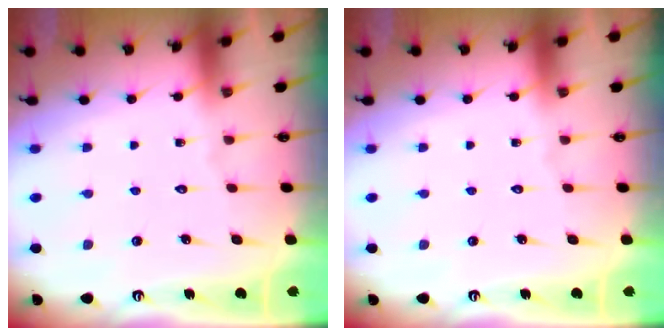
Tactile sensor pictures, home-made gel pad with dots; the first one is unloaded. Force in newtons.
{"total": 0.0}